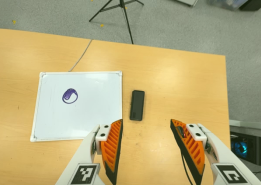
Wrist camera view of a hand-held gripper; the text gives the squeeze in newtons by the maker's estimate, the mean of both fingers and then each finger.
{"total": 0.0}